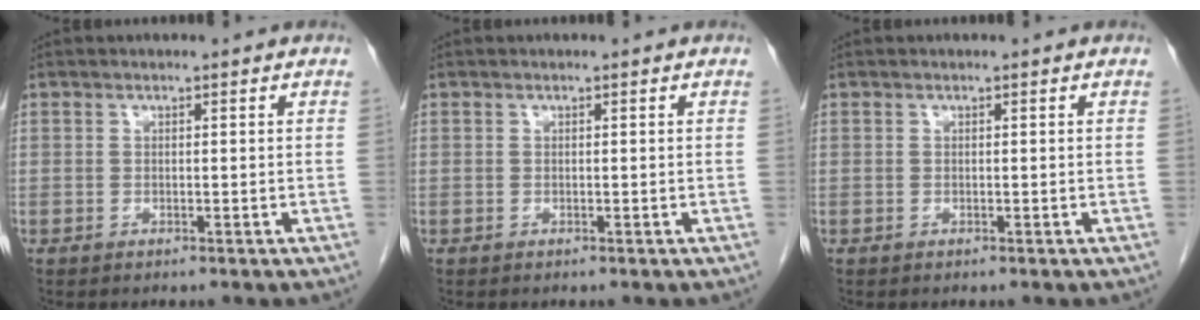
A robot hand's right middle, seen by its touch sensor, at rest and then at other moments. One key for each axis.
{"total": 0.0}
{"total": 0.0}